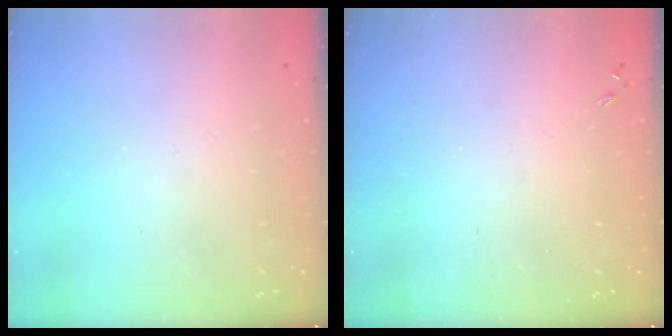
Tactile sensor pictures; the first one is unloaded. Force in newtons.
{"total": 0.0}